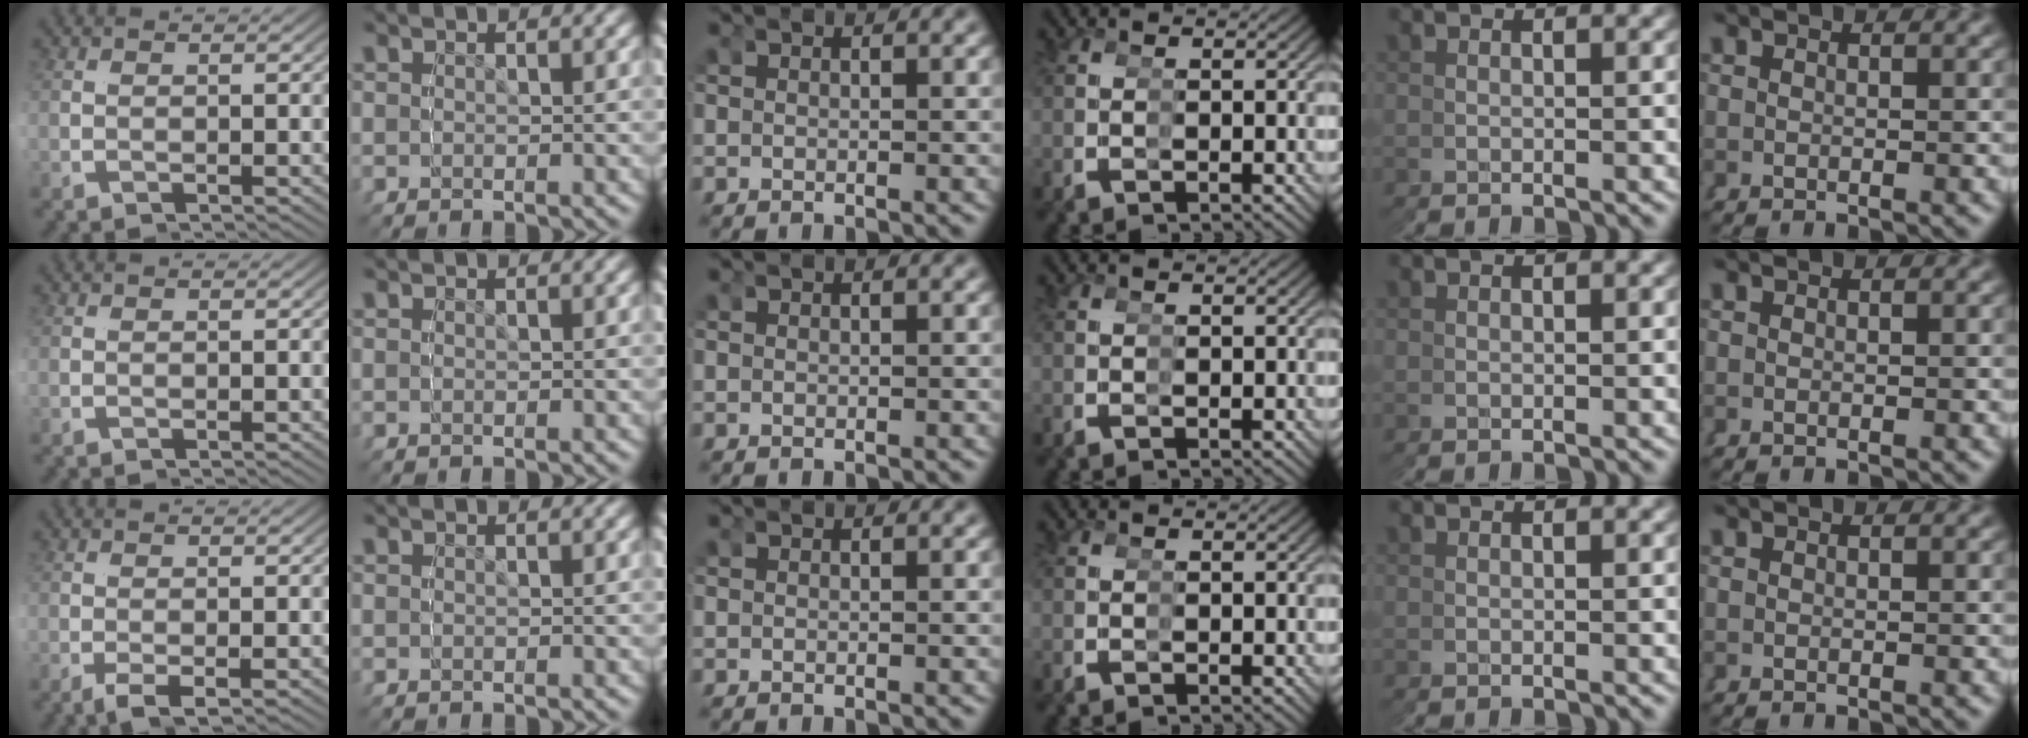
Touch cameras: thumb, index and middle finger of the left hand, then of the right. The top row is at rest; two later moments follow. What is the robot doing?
{"motion": "grasp_and_lifting", "object": "condiment"}